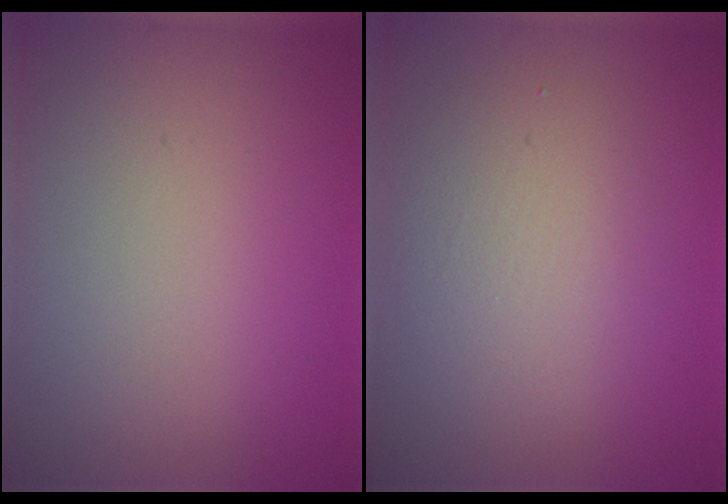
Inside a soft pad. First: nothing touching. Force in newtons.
{"total": 3.5, "press": 3.5, "slide": 0.2}